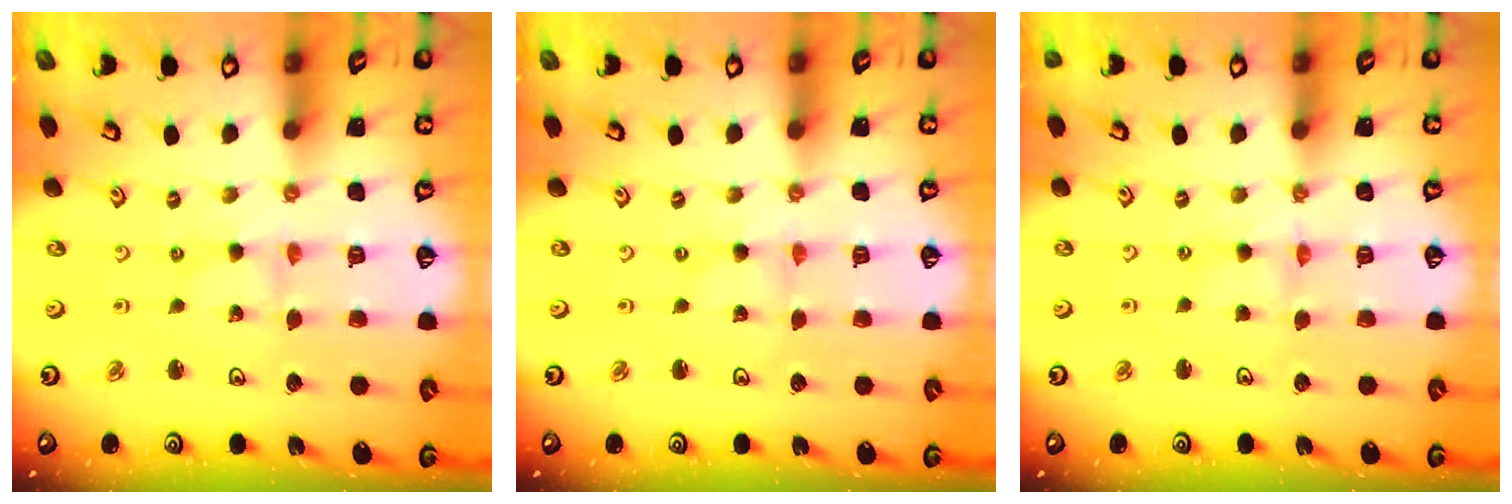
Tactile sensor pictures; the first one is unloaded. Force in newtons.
{"total": 0.0}
{"total": 0.6, "press": 0.6, "slide": 0.2}